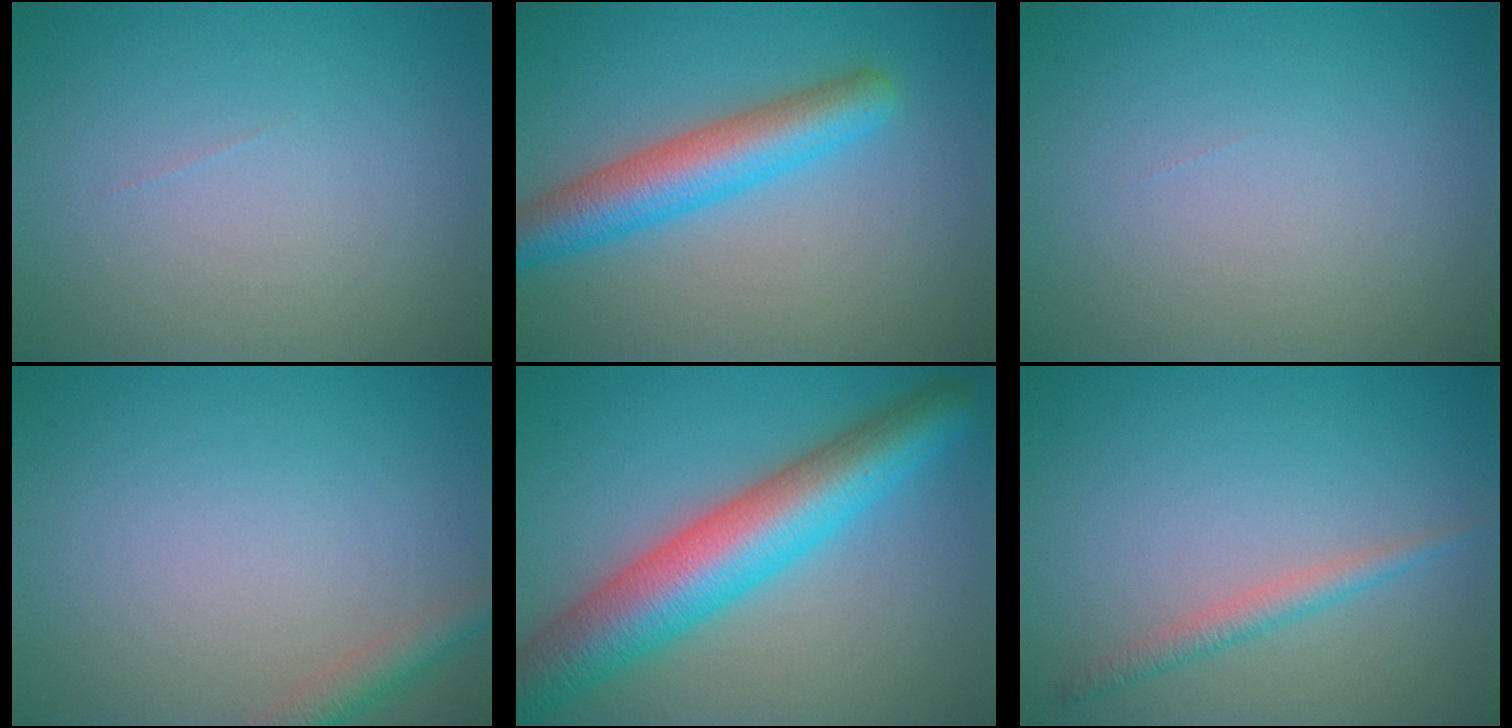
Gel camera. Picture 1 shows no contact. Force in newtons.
{"total": 5.6, "press": 5.6, "slide": 0.1}
{"total": 0.0}
{"total": 2.0, "press": 2.0, "slide": 0.1}
{"total": 9.5, "press": 9.5, "slide": 0.2}
{"total": 1.8, "press": 1.8, "slide": 0.1}